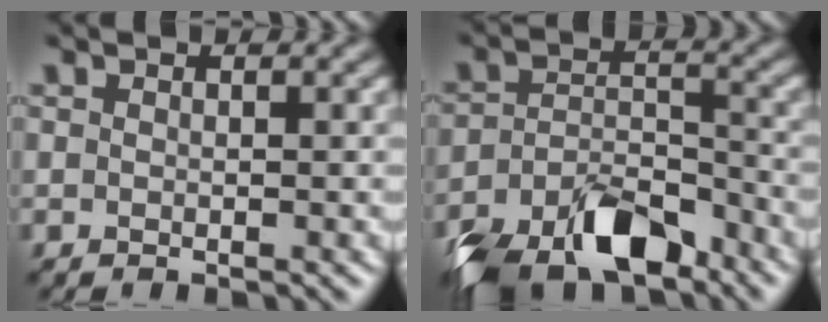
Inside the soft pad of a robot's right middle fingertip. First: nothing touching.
{"total": 8.8, "force": [-6.5, 3.6, 4.6], "torque": [-0.081, -0.009, -0.120]}